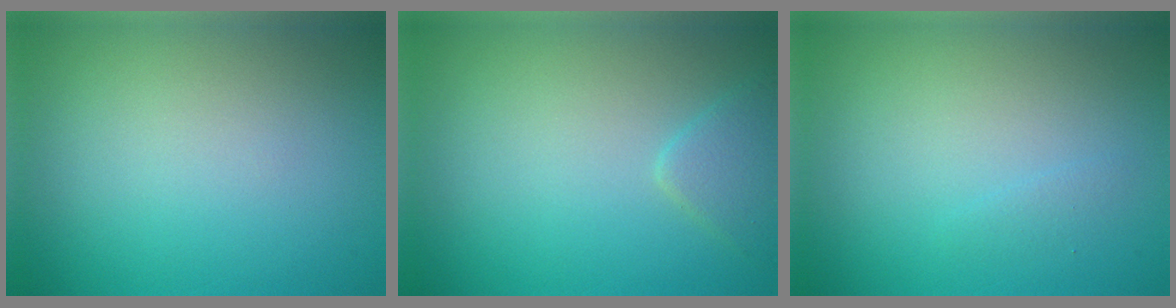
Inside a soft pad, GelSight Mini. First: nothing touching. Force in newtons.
{"total": 1.9, "press": 1.9, "slide": 0.1}
{"total": 0.6, "press": 0.6, "slide": 0.0}